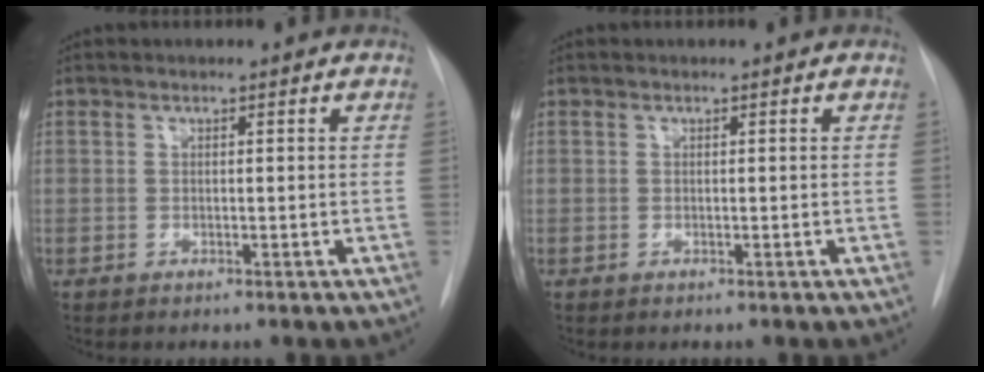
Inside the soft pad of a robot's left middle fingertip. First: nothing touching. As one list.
[{"total": 0.0}]